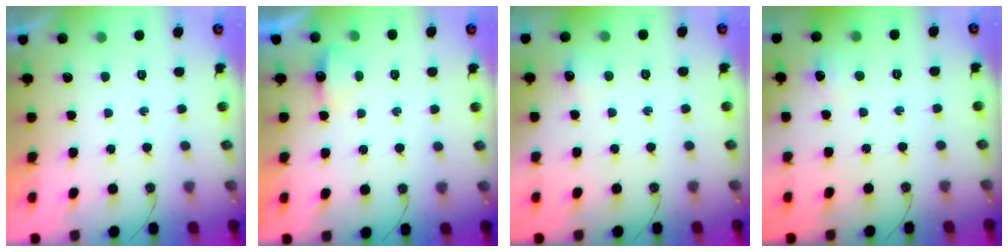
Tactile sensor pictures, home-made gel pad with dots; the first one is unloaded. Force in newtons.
{"total": 3.9, "press": 3.9, "slide": 0.7}
{"total": 5.0, "press": 4.9, "slide": 0.7}
{"total": 3.8, "press": 3.8, "slide": 0.7}